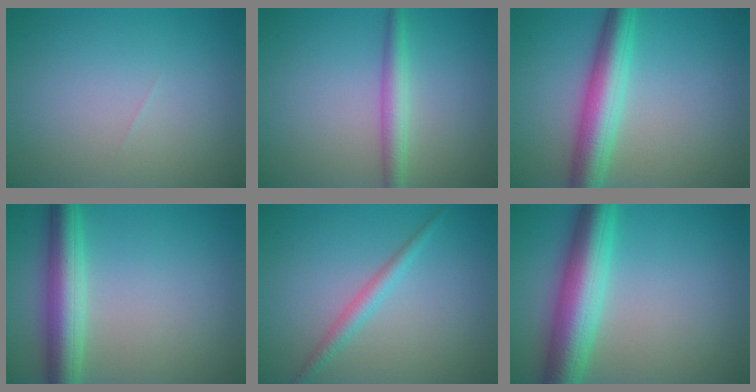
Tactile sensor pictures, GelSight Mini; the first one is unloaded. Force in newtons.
{"total": 2.6, "press": 2.6, "slide": 0.1}
{"total": 5.7, "press": 5.7, "slide": 0.1}
{"total": 5.5, "press": 5.5, "slide": 0.2}
{"total": 1.9, "press": 1.9, "slide": 0.0}
{"total": 7.6, "press": 7.6, "slide": 0.1}